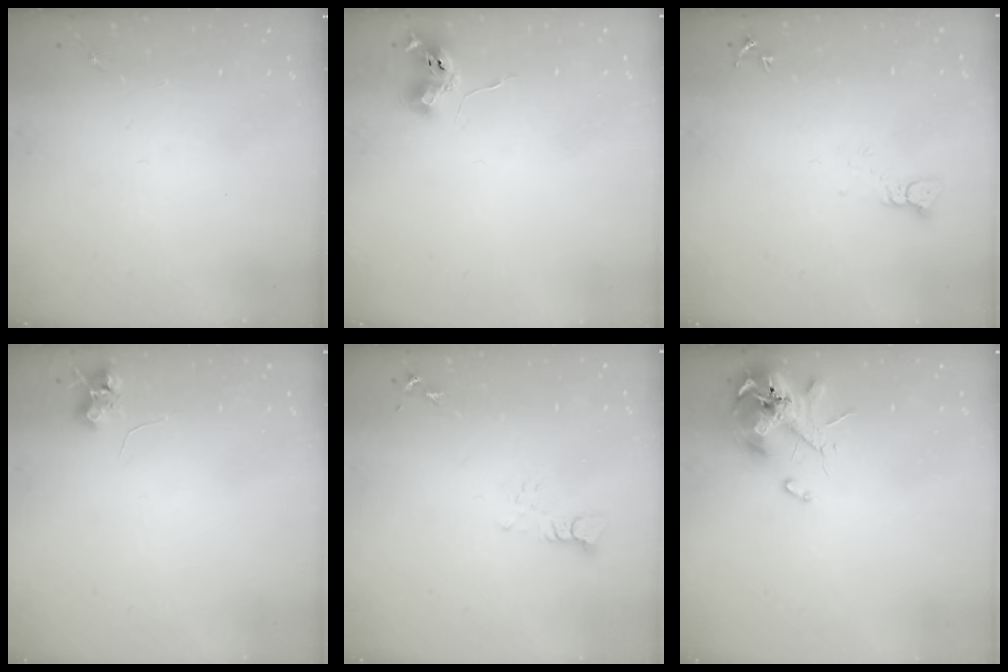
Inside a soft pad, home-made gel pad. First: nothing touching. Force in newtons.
{"total": 6.2, "press": 6.1, "slide": 0.8}
{"total": 2.6, "press": 2.6, "slide": 0.1}
{"total": 6.5, "press": 6.4, "slide": 0.9}
{"total": 3.2, "press": 3.2, "slide": 0.3}
{"total": 10.5, "press": 10.4, "slide": 1.6}